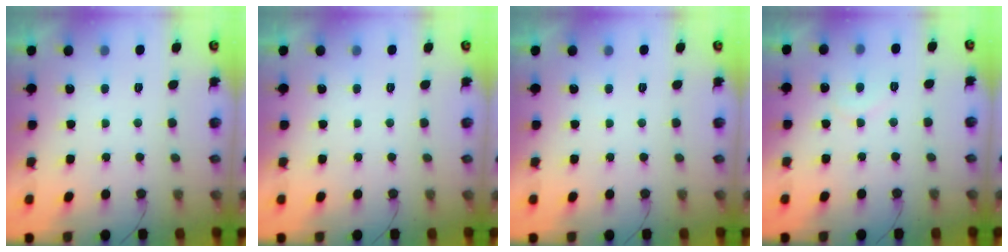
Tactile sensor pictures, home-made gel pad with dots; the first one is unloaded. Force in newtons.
{"total": 0.0}
{"total": 0.0}
{"total": 5.7, "press": 5.7, "slide": 0.5}